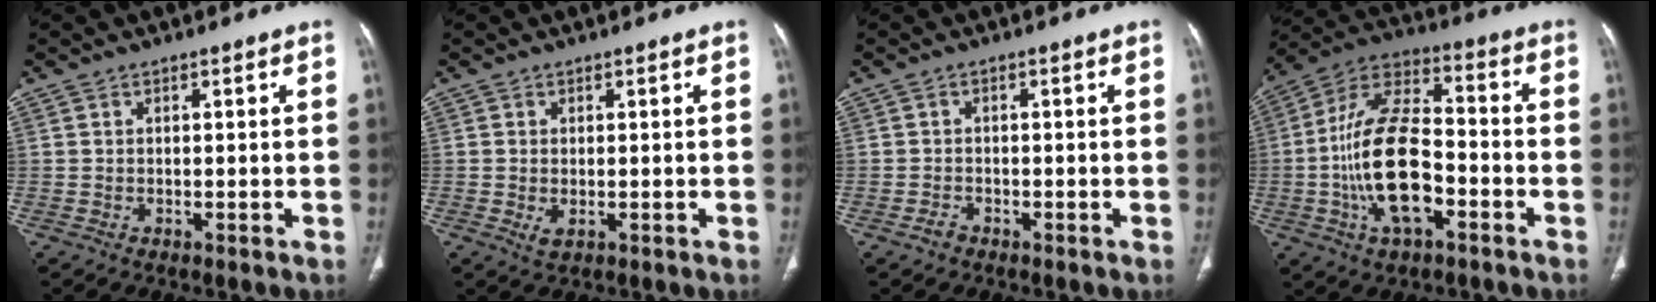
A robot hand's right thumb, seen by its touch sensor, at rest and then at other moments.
{"total": 1.8, "force": [-0.3, 1.0, 1.4], "torque": [-0.030, -0.006, -0.002]}
{"total": 1.4, "force": [-1.0, 0.9, 0.4], "torque": [-0.009, 0.006, -0.019]}
{"total": 18.4, "force": [-4.5, 8.8, 15.5], "torque": [-0.290, 0.036, -0.082]}